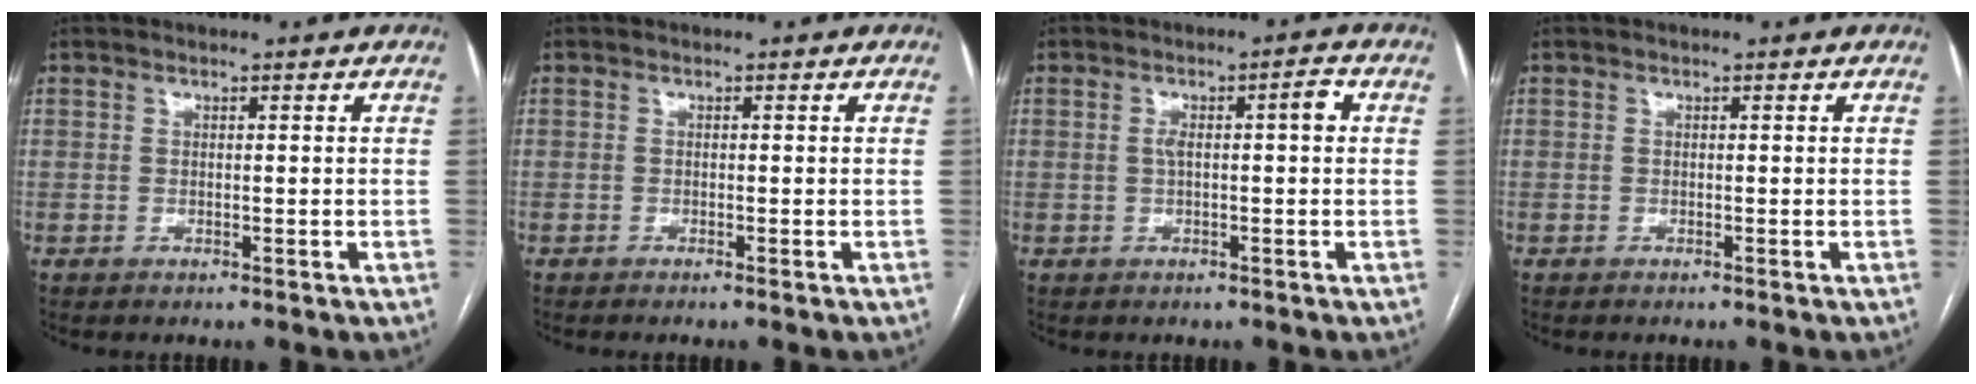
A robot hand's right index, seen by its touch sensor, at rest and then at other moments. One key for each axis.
{"total": 0.6, "fx": -0.5, "fy": -0.2, "fz": 0.3, "tx": -0.005, "ty": 0.002, "tz": -0.010}
{"total": 3.8, "fx": 0.5, "fy": 0.8, "fz": 3.7, "tx": -0.065, "ty": 0.019, "tz": 0.008}
{"total": 0.0}